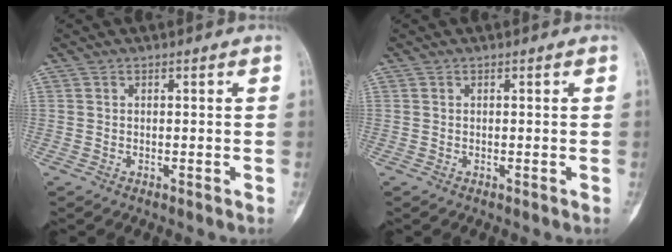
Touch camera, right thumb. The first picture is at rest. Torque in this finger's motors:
{"motor_torque": [0.01, 0.01, 0.06, -0.07, 0.08]}